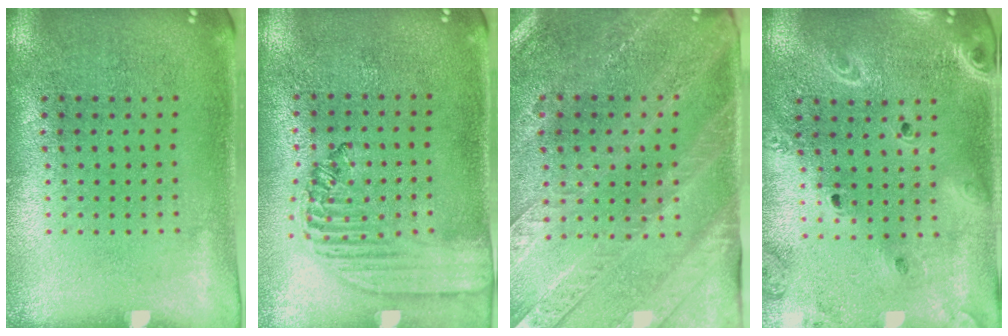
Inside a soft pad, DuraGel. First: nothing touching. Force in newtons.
{"total": 1.5, "press": 1.4, "slide": 0.5}
{"total": 2.9, "press": 2.7, "slide": 1.1}
{"total": 2.0, "press": 1.9, "slide": 0.8}